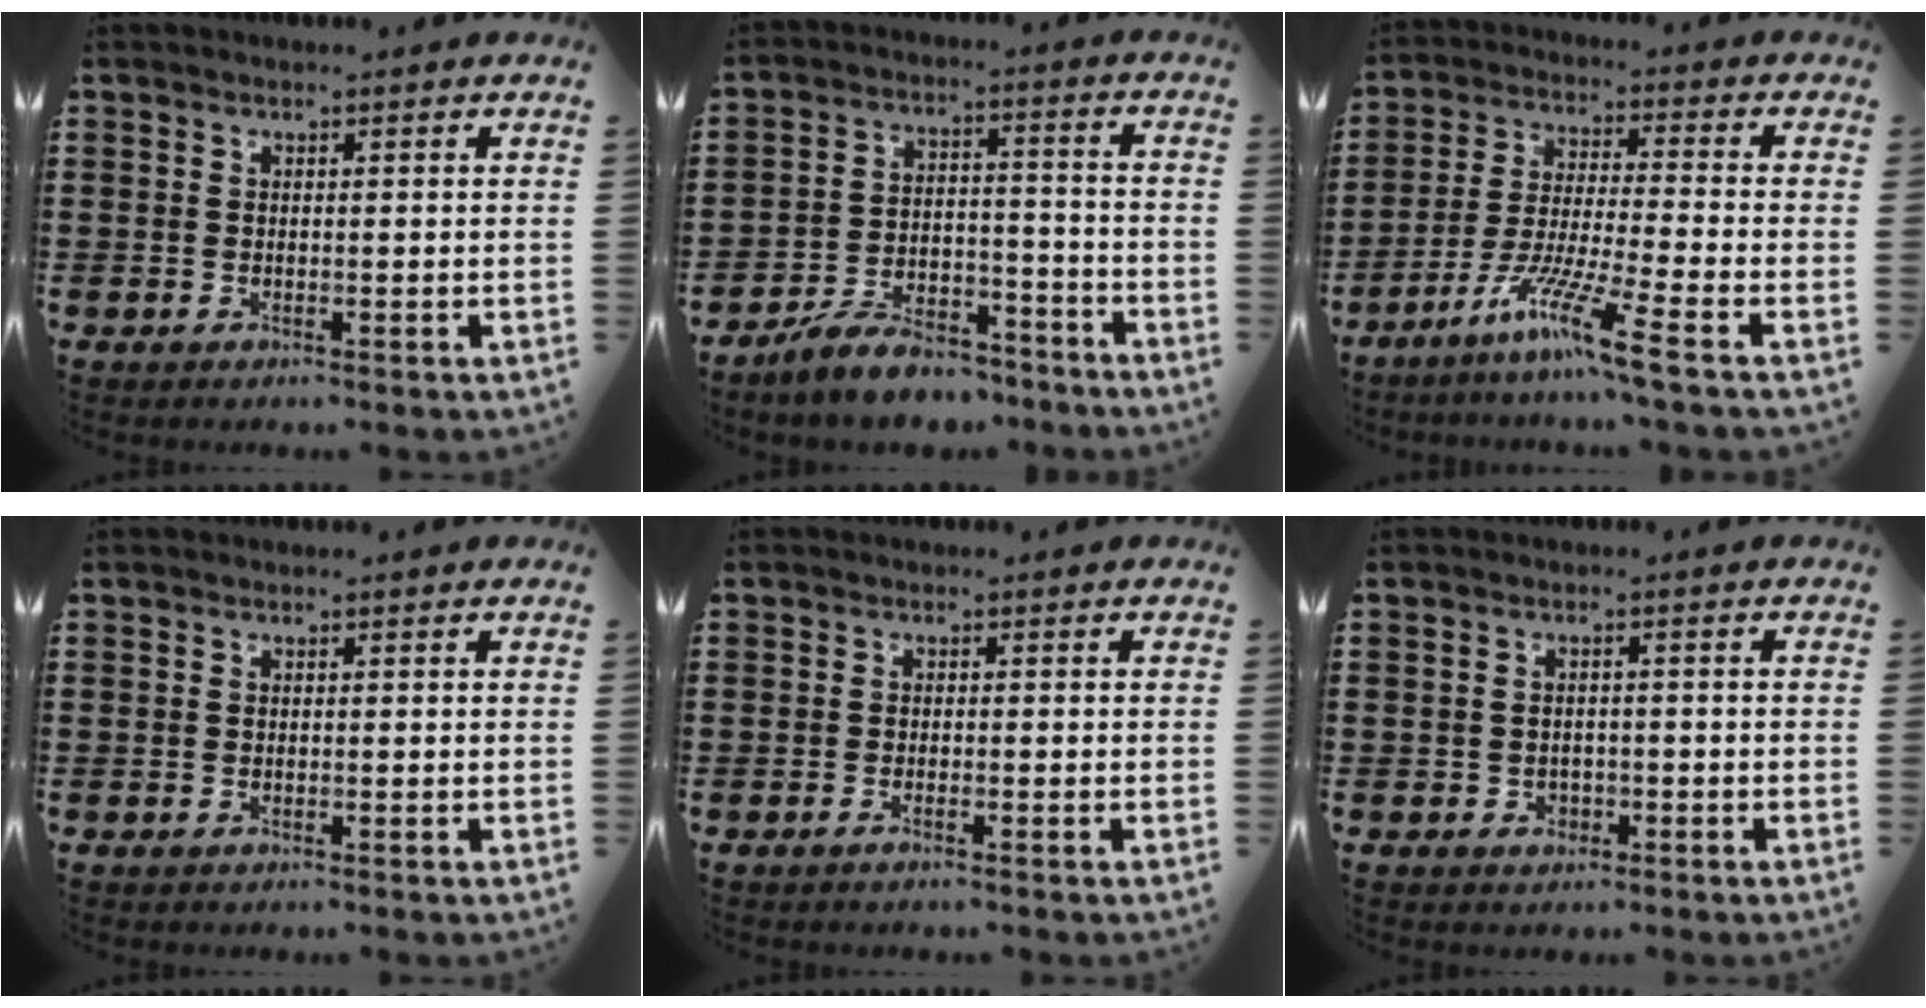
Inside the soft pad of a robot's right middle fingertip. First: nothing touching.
{"total": 7.5, "force": [-6.9, 1.6, 2.2], "torque": [-0.039, 0.019, -0.133]}
{"total": 9.5, "force": [-6.7, 0.0, 6.9], "torque": [-0.143, -0.011, -0.133]}
{"total": 0.0}
{"total": 0.8, "force": [-0.6, 0.0, 0.6], "torque": [-0.010, -0.003, -0.010]}
{"total": 1.4, "force": [-0.7, 1.1, 0.4], "torque": [-0.013, 0.001, -0.017]}